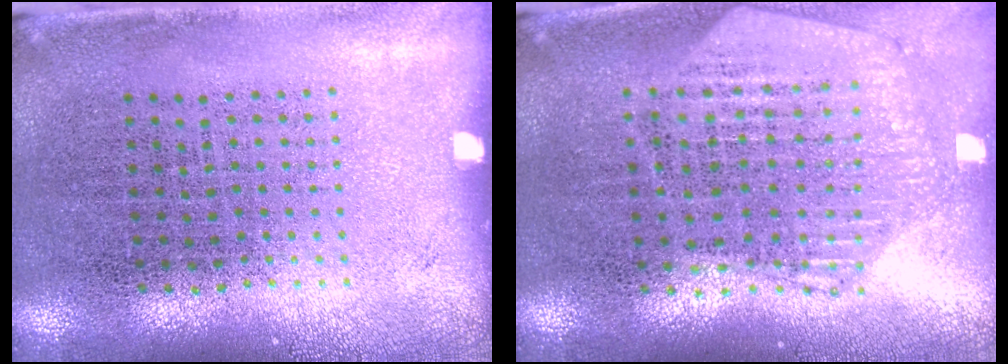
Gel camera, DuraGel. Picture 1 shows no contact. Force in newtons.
{"total": 1.1, "press": 1.1, "slide": 0.3}